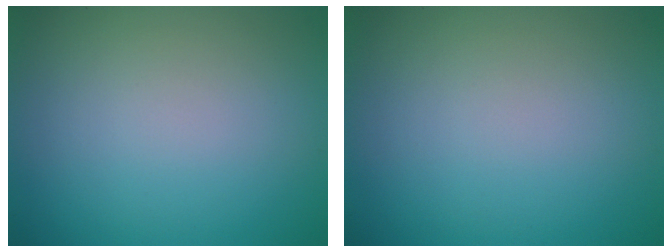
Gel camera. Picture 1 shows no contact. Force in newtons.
{"total": 0.0}